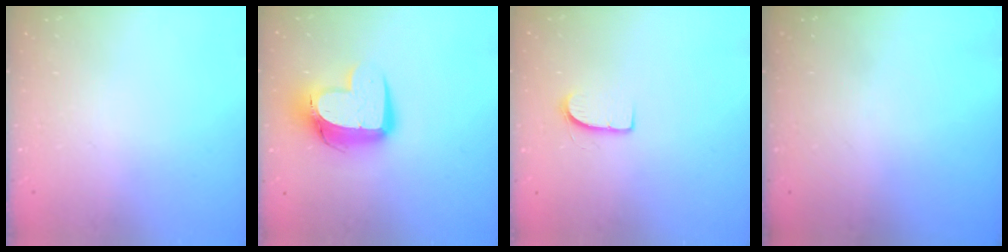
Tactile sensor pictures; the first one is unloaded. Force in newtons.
{"total": 12.9, "press": 12.9, "slide": 1.1}
{"total": 7.0, "press": 7.0, "slide": 0.5}
{"total": 0.0}